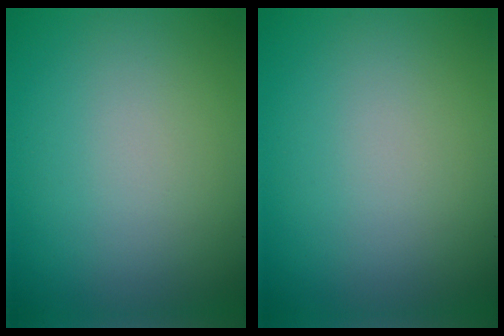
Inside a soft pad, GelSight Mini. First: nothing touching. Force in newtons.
{"total": 0.0}